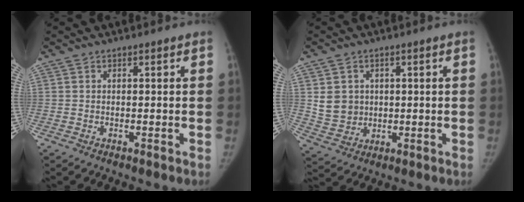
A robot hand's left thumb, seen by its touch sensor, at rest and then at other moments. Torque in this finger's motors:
{"motor_torque": [0.02, 0.02, 0.30, -0.14, 0.00]}